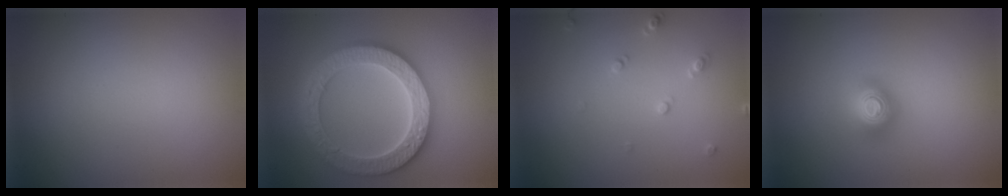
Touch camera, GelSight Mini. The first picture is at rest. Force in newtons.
{"total": 6.5, "press": 6.3, "slide": 1.5}
{"total": 1.3, "press": 1.2, "slide": 0.3}
{"total": 2.0, "press": 2.0, "slide": 0.2}